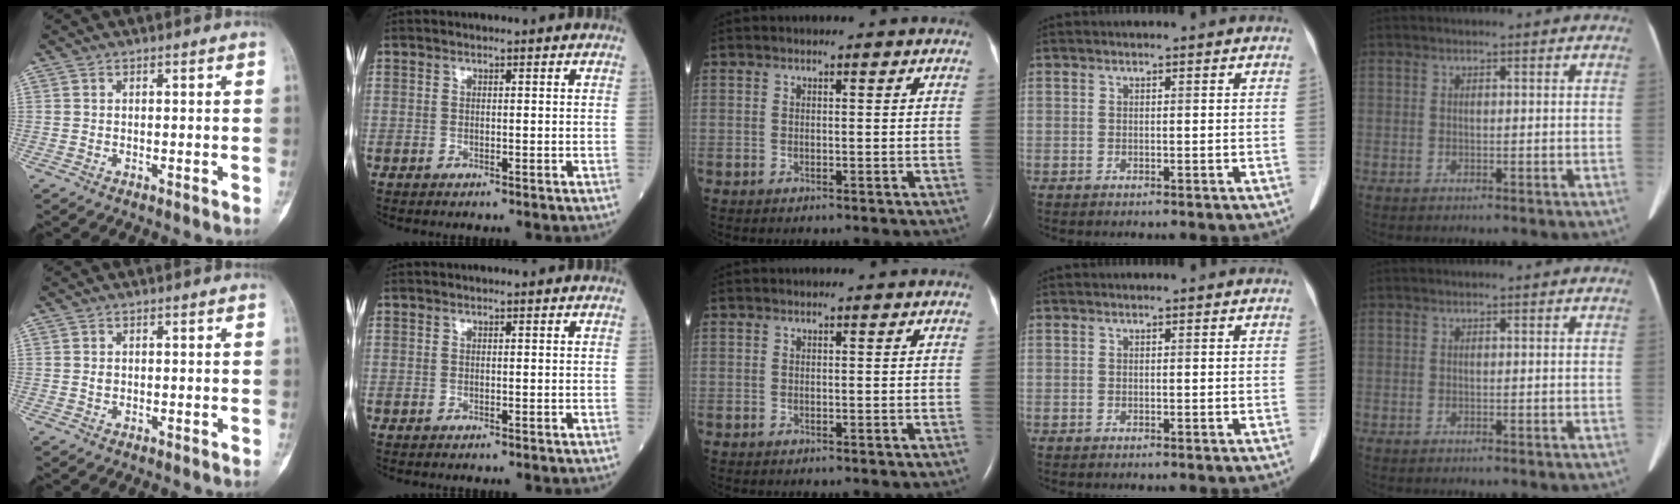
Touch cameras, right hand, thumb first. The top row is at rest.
{"thumb": {"total": 0.8, "force": [0.0, 0.6, 0.5], "torque": [-0.008, 0.001, 0.000]}}